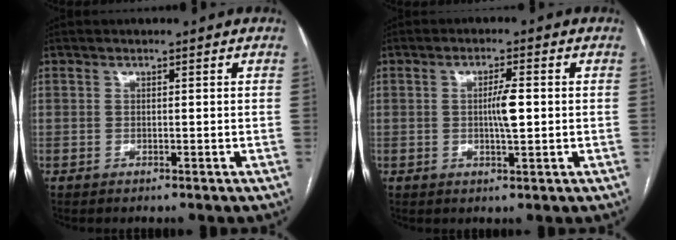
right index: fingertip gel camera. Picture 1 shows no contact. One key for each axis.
{"total": 3.9, "fx": 0.0, "fy": 0.5, "fz": 3.9, "tx": -0.067, "ty": -0.001, "tz": 0.001}